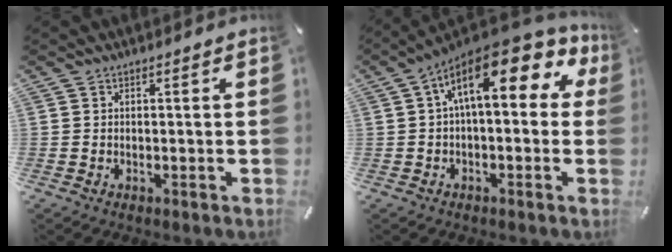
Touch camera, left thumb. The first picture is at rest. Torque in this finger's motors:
{"motor_torque": [0.59, 1.41, 1.65, -1.12, 0.24]}